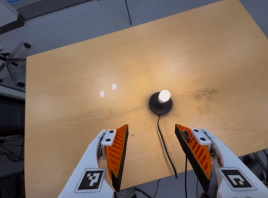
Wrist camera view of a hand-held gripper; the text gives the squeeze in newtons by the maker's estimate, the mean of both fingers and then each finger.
{"total": 0.0}